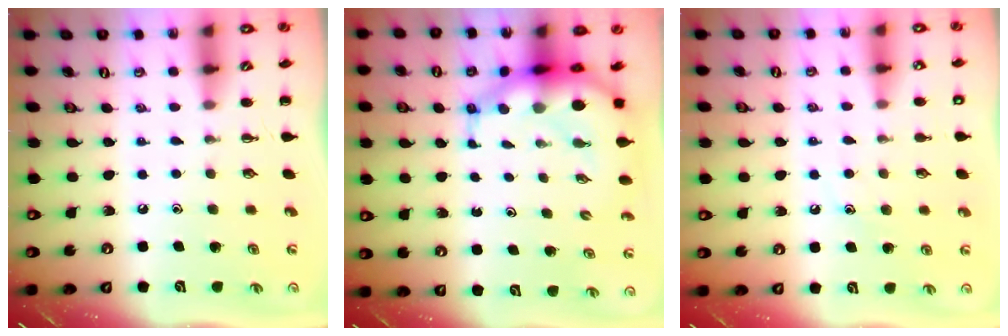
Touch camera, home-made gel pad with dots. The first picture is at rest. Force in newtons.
{"total": 9.9, "press": 9.5, "slide": 2.9}
{"total": 8.4, "press": 8.2, "slide": 1.4}